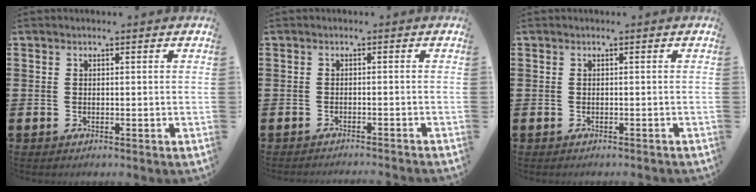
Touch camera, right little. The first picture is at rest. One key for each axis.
{"total": 1.0, "fx": -1.0, "fy": -0.3, "fz": 0.0, "tx": 0.002, "ty": 0.001, "tz": -0.020}
{"total": 0.0}